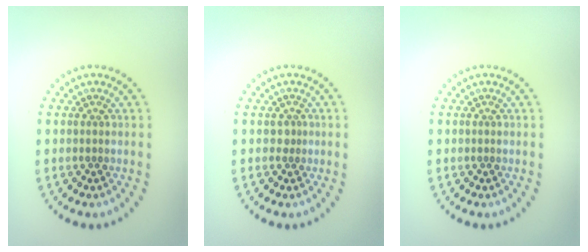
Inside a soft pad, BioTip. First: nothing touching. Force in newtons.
{"total": 0.9, "press": 0.6, "slide": 0.7}
{"total": 0.0}